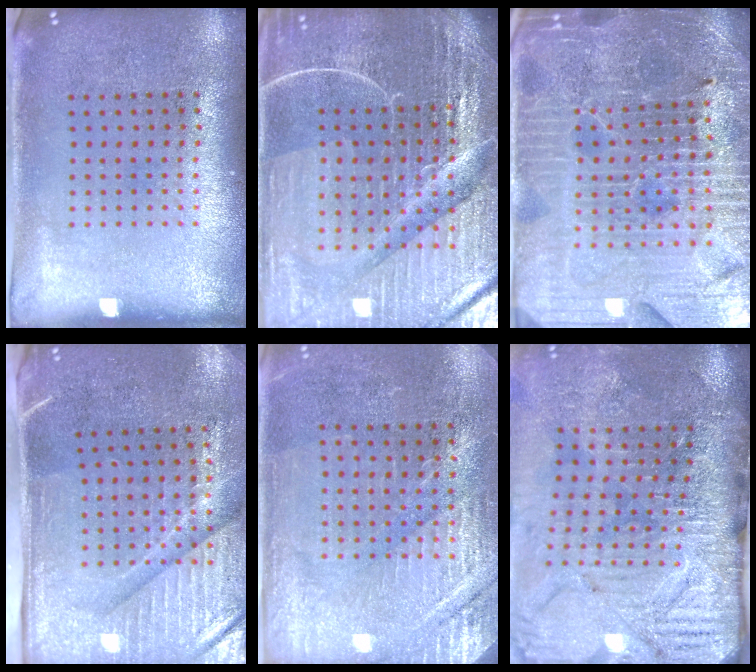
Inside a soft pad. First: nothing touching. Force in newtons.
{"total": 6.8, "press": 6.0, "slide": 3.2}
{"total": 5.4, "press": 5.0, "slide": 1.9}
{"total": 4.7, "press": 4.0, "slide": 2.5}
{"total": 2.9, "press": 2.9, "slide": 0.2}
{"total": 4.4, "press": 3.8, "slide": 2.2}